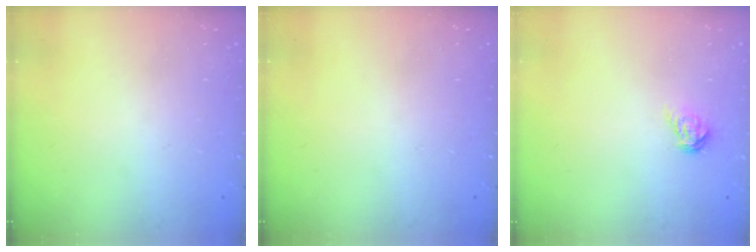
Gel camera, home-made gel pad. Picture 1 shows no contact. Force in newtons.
{"total": 0.0}
{"total": 6.4, "press": 6.4, "slide": 0.5}